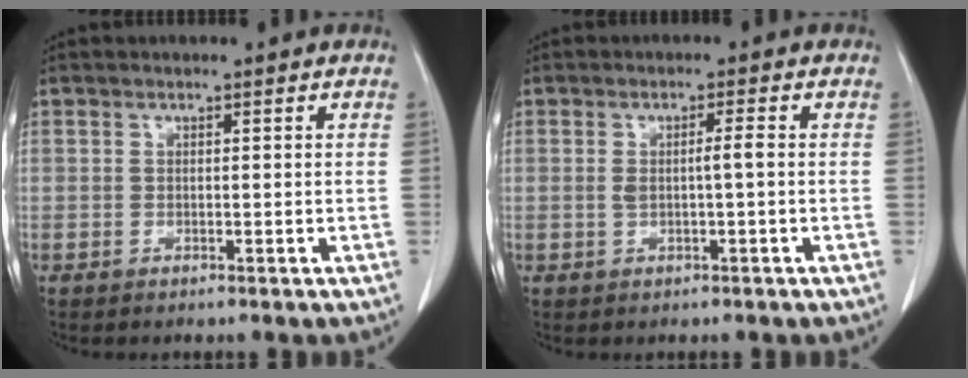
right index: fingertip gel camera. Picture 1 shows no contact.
{"total": 2.6, "force": [0.0, 0.1, 2.6], "torque": [-0.046, 0.004, 0.003]}